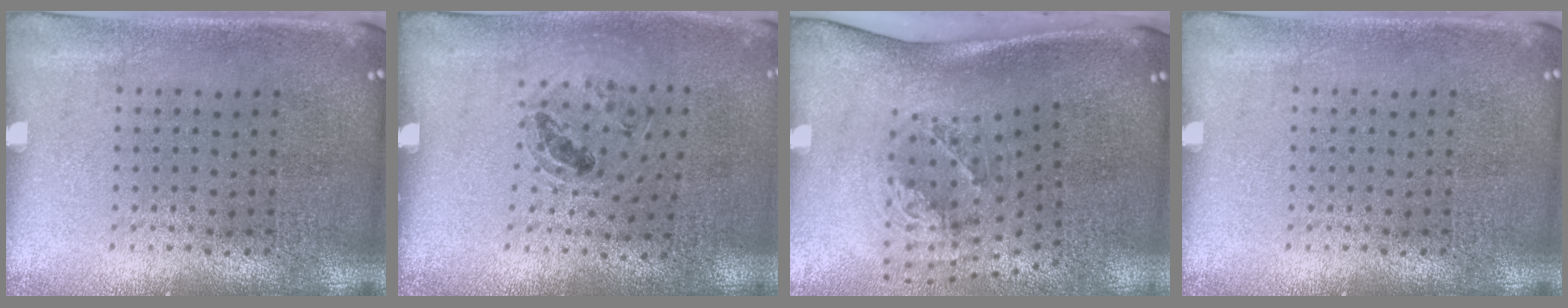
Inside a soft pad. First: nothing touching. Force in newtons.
{"total": 0.9, "press": 0.8, "slide": 0.4}
{"total": 1.9, "press": 1.3, "slide": 1.4}
{"total": 0.0}